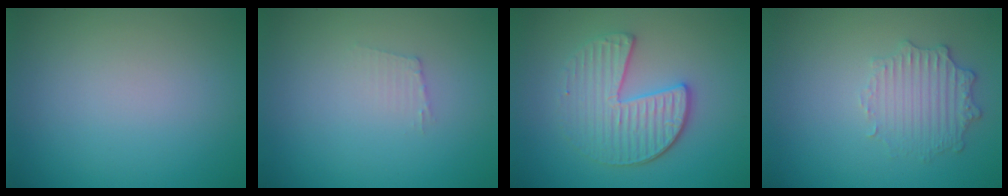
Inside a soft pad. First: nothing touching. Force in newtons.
{"total": 1.1, "press": 1.0, "slide": 0.2}
{"total": 4.1, "press": 3.6, "slide": 1.8}
{"total": 2.6, "press": 2.5, "slide": 0.7}